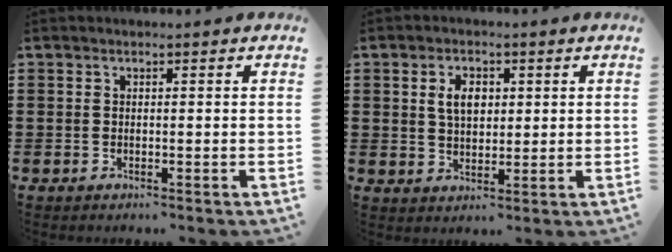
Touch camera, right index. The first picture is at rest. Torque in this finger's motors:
{"motor_torque": [0.57, -0.51, 0.15, 0.08]}